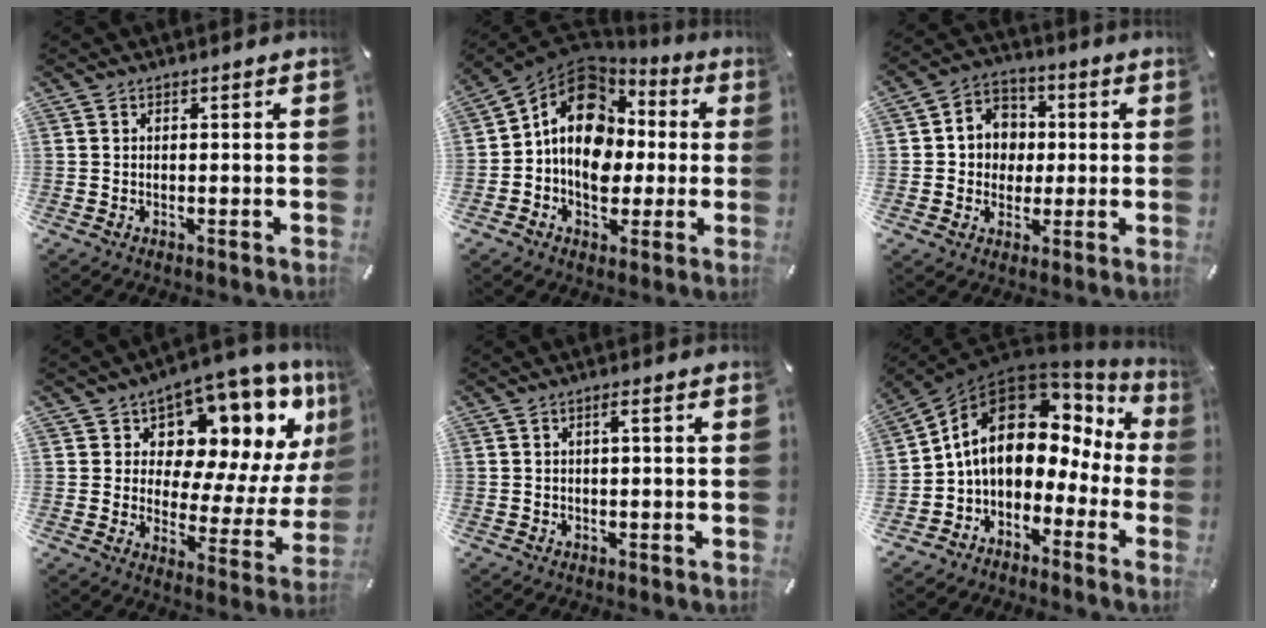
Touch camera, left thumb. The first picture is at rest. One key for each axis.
{"total": 15.3, "fx": 0.6, "fy": 12.5, "fz": 8.9, "tx": -0.154, "ty": -0.002, "tz": 0.011}
{"total": 7.8, "fx": -0.5, "fy": 7.5, "fz": 2.0, "tx": -0.041, "ty": 0.010, "tz": -0.008}
{"total": 11.2, "fx": 8.0, "fy": 6.0, "fz": 4.9, "tx": -0.060, "ty": -0.098, "tz": 0.128}
{"total": 2.0, "fx": 0.0, "fy": 0.2, "fz": 1.9, "tx": -0.035, "ty": 0.000, "tz": -0.001}
{"total": 13.3, "fx": 2.6, "fy": 9.4, "fz": 9.1, "tx": -0.161, "ty": -0.015, "tz": 0.041}